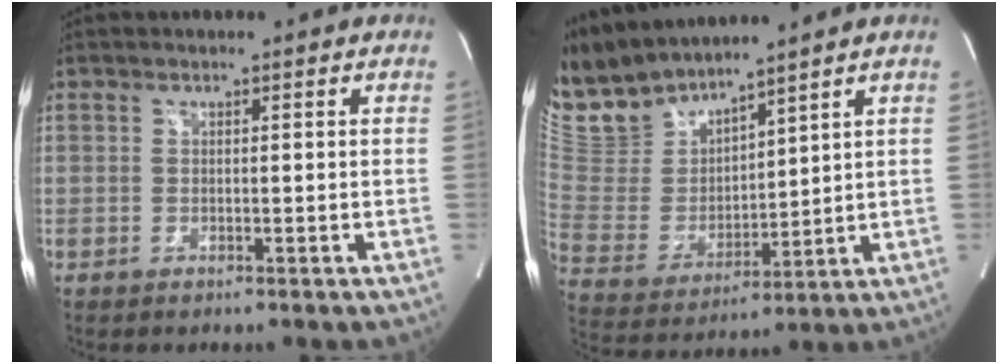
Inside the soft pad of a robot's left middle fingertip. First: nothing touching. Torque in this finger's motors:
{"motor_torque": [0.52, -0.56, 0.04, 0.03]}